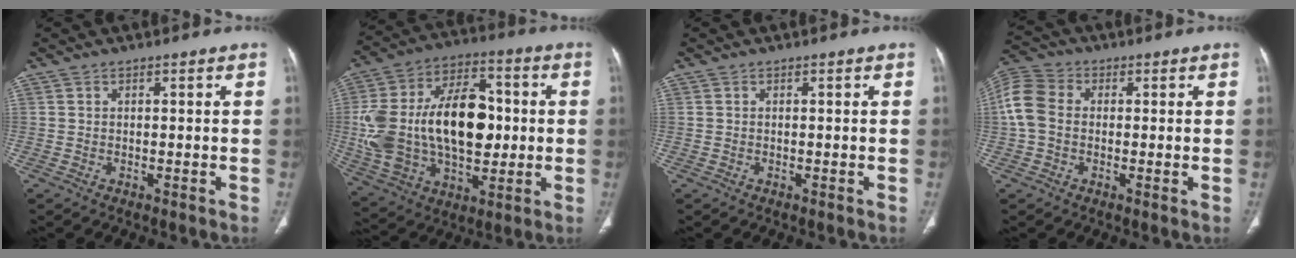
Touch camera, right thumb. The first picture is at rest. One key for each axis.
{"total": 26.5, "fx": 1.3, "fy": 16.0, "fz": 21.0, "tx": -0.388, "ty": 0.014, "tz": 0.034}
{"total": 0.0}
{"total": 8.2, "fx": 0.3, "fy": 6.0, "fz": 5.6, "tx": -0.119, "ty": 0.018, "tz": -0.006}